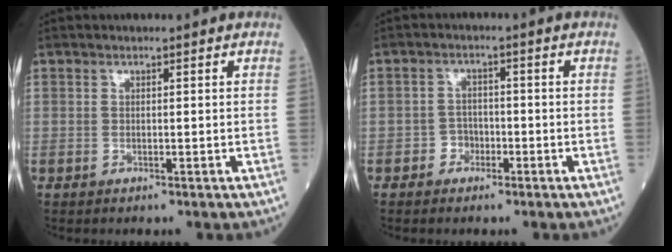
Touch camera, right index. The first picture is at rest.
{"total": 2.4, "force": [-1.3, 2.0, 0.6], "torque": [-0.005, 0.011, -0.025]}